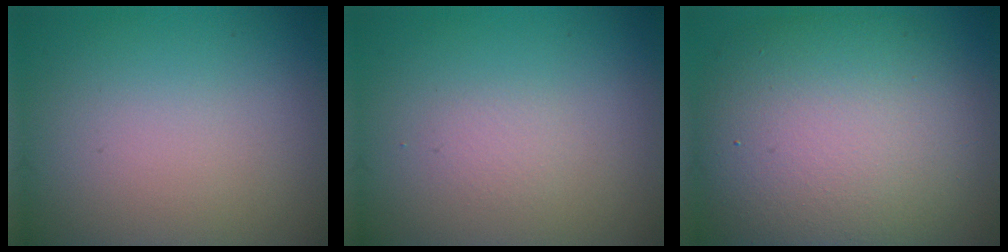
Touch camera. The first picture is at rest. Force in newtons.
{"total": 0.7, "press": 0.7, "slide": 0.0}
{"total": 11.4, "press": 11.4, "slide": 0.7}